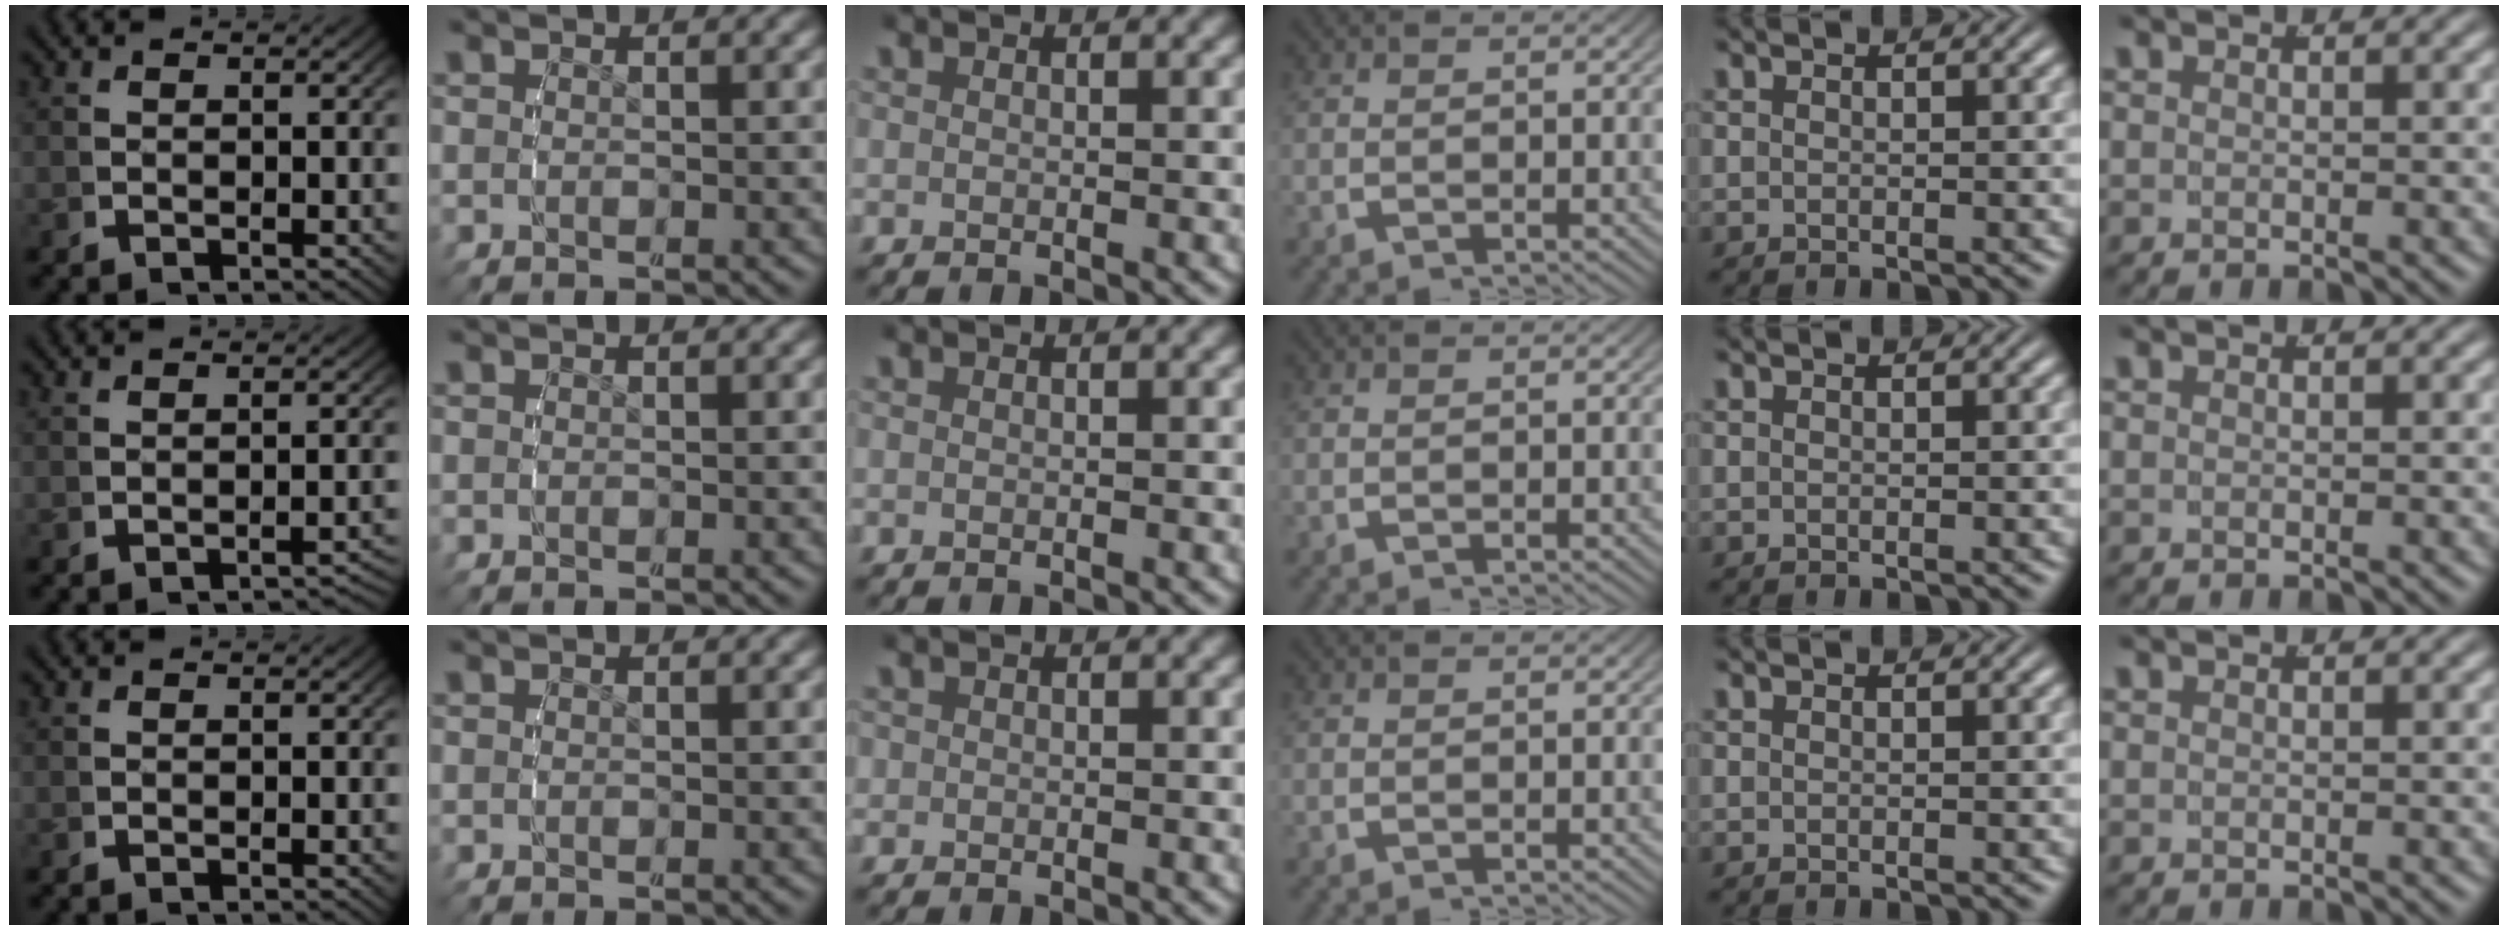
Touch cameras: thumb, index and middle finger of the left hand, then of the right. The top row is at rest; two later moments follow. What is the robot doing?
{"motion": "lift_and_place", "object": "condiment"}